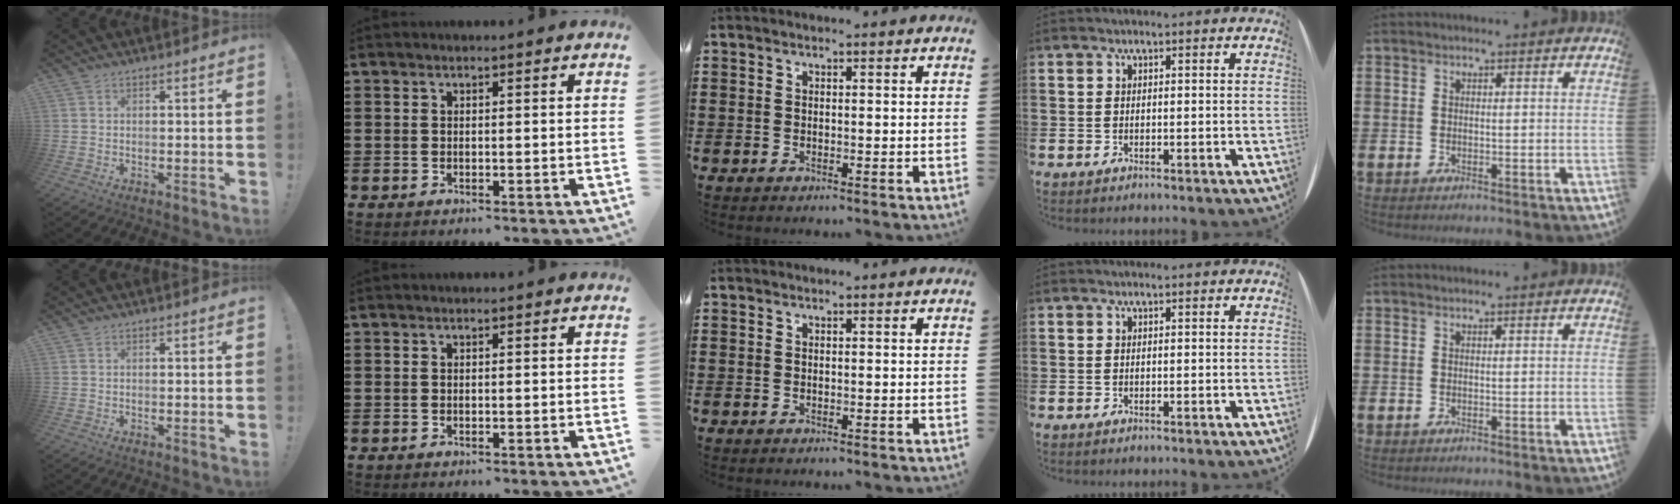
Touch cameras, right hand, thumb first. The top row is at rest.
{}